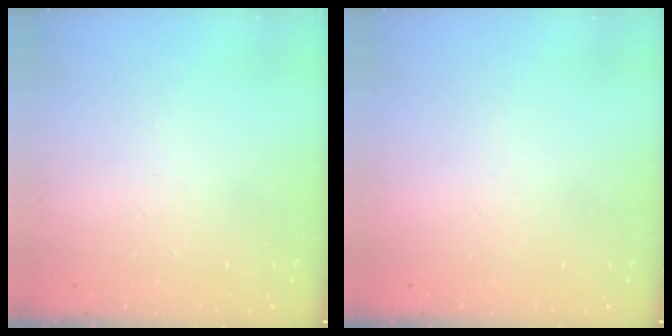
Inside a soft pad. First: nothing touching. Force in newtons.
{"total": 0.0}